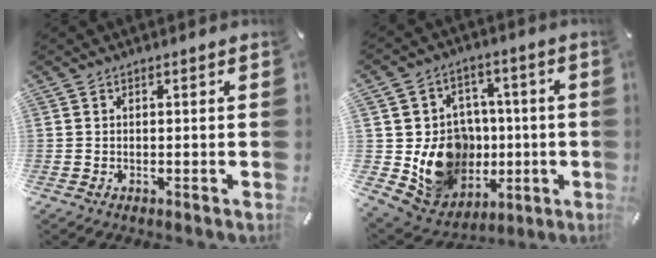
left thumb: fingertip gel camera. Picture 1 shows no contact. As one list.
[{"total": 15.8, "force": [-1.7, 14.7, 5.7], "torque": [-0.090, 0.002, 0.003]}]